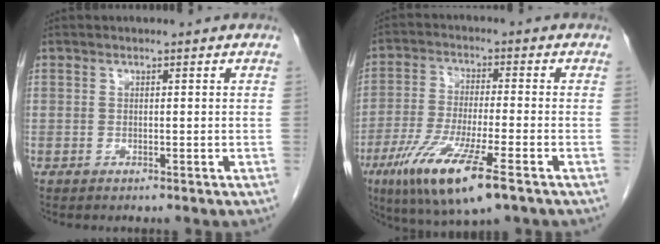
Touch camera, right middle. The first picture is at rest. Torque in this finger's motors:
{"motor_torque": [1.43, -0.71, 0.65, 0.18]}